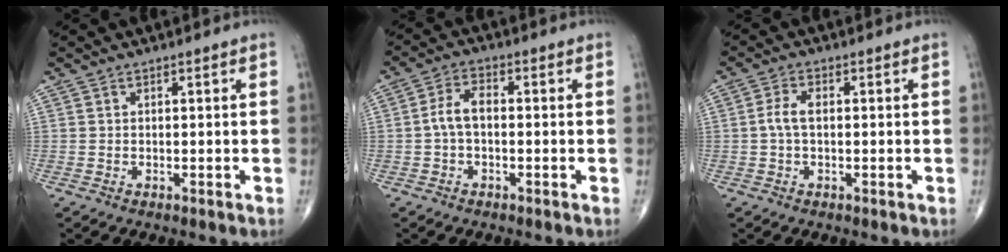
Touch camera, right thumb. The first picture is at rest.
{"total": 4.7, "force": [-0.5, 2.6, 3.8], "torque": [-0.073, 0.019, -0.017]}
{"total": 3.3, "force": [0.0, 1.7, 2.9], "torque": [-0.065, 0.010, -0.003]}